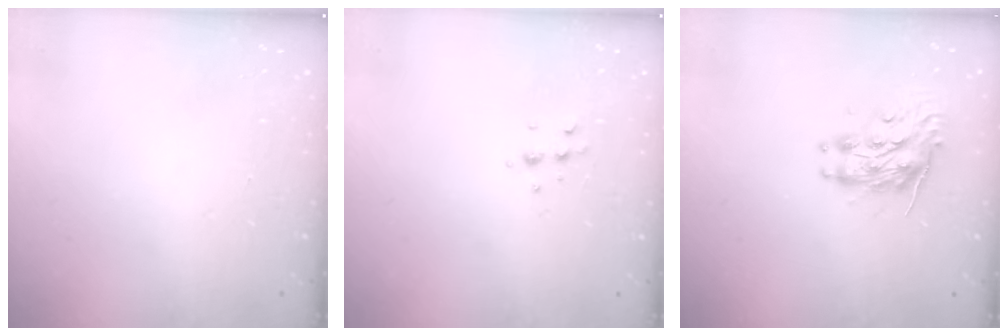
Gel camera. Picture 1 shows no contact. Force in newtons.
{"total": 4.9, "press": 4.8, "slide": 1.1}
{"total": 9.2, "press": 9.2, "slide": 0.2}